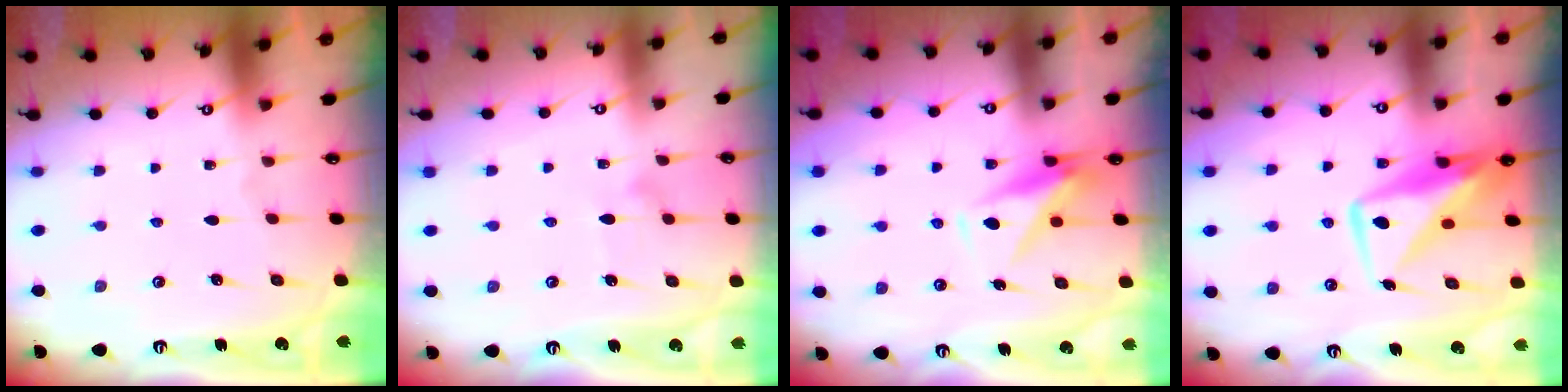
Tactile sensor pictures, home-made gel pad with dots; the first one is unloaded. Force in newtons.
{"total": 8.0, "press": 8.0, "slide": 0.4}
{"total": 8.1, "press": 8.0, "slide": 1.2}
{"total": 12.3, "press": 12.2, "slide": 1.0}